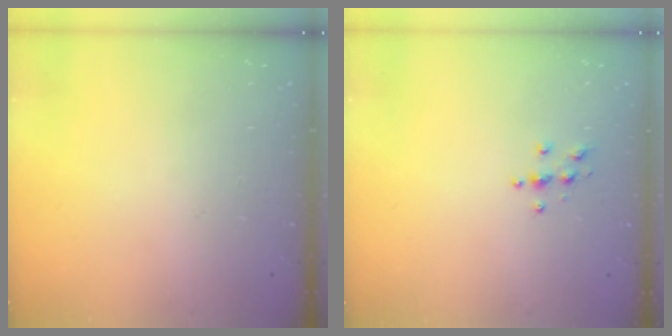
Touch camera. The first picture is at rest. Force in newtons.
{"total": 3.6, "press": 3.6, "slide": 0.4}